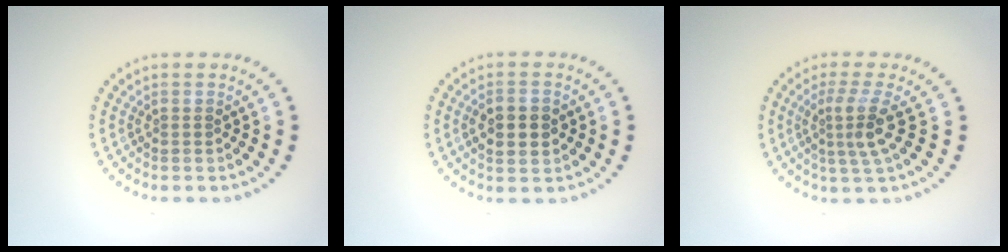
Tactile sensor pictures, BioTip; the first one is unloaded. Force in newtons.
{"total": 3.9, "press": 3.9, "slide": 0.2}
{"total": 3.2, "press": 2.3, "slide": 2.3}